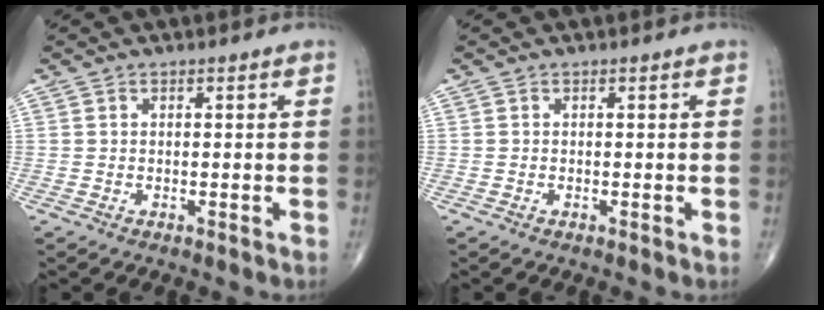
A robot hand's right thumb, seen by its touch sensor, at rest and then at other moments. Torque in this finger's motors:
{"motor_torque": [-0.02, -0.02, 0.00, 0.00, 0.00]}